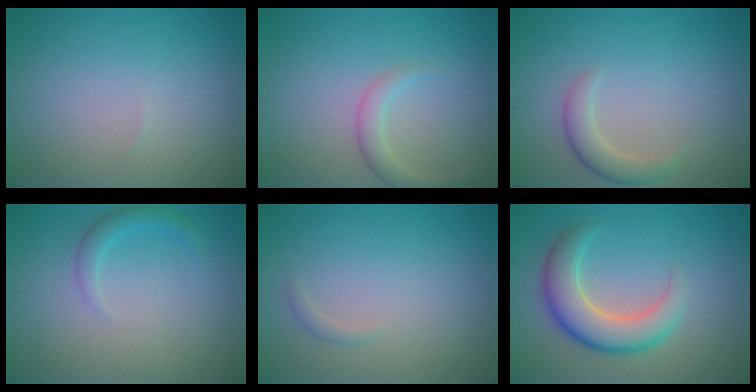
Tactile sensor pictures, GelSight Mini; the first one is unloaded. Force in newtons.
{"total": 2.0, "press": 2.0, "slide": 0.0}
{"total": 2.5, "press": 2.5, "slide": 0.2}
{"total": 1.6, "press": 1.6, "slide": 0.1}
{"total": 0.7, "press": 0.7, "slide": 0.0}
{"total": 6.0, "press": 5.9, "slide": 0.3}